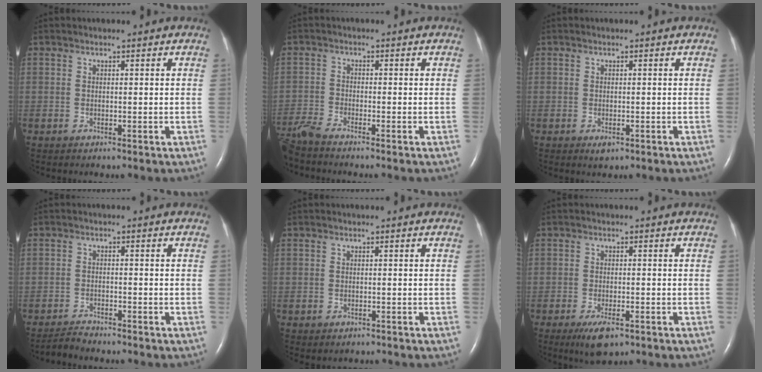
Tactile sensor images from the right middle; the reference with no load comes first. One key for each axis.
{"total": 4.7, "fx": -4.4, "fy": -0.8, "fz": 1.6, "tx": -0.038, "ty": -0.016, "tz": -0.087}
{"total": 1.1, "fx": -0.5, "fy": 0.5, "fz": 0.8, "tx": -0.013, "ty": -0.003, "tz": -0.002}
{"total": 2.5, "fx": -2.5, "fy": 0.1, "fz": 0.2, "tx": -0.012, "ty": -0.013, "tz": -0.045}
{"total": 1.0, "fx": -0.7, "fy": 0.6, "fz": 0.2, "tx": -0.008, "ty": -0.001, "tz": -0.007}
{"total": 4.7, "fx": -2.8, "fy": 1.6, "fz": 3.5, "tx": -0.067, "ty": -0.009, "tz": -0.041}